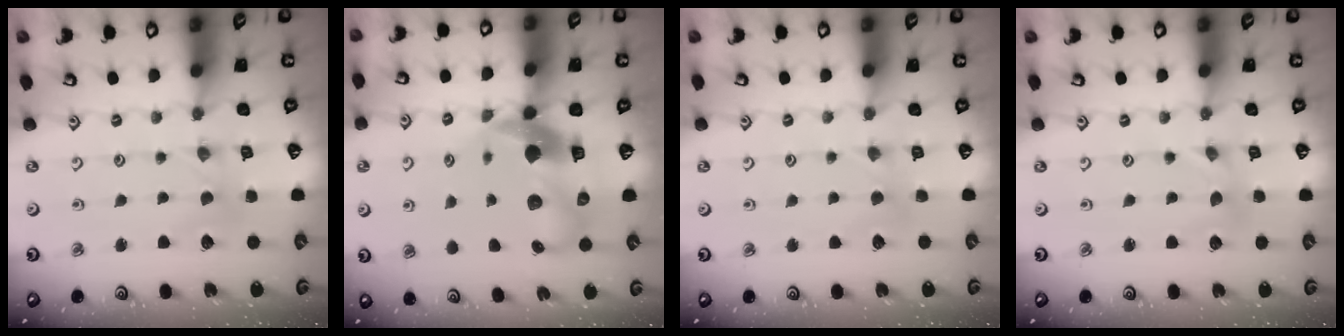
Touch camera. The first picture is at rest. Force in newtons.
{"total": 13.9, "press": 13.7, "slide": 2.1}
{"total": 2.5, "press": 2.4, "slide": 0.5}
{"total": 0.0}